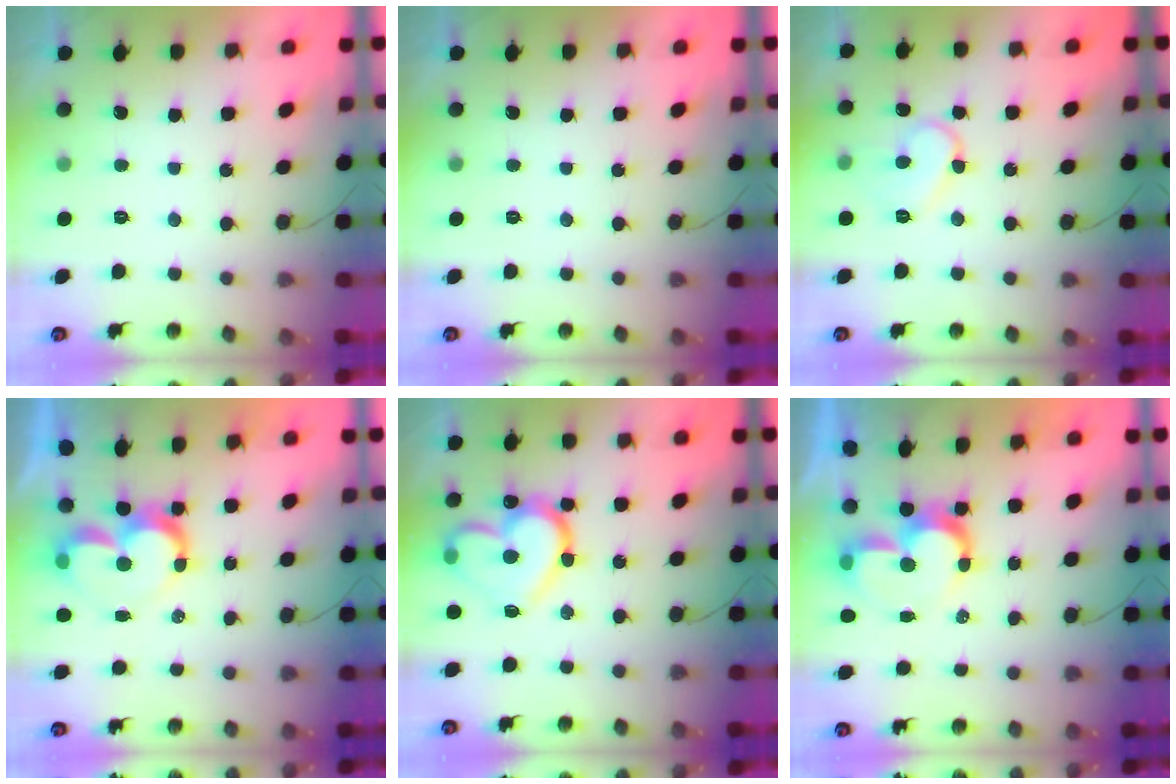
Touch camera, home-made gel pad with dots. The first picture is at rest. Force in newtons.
{"total": 0.0}
{"total": 9.5, "press": 9.4, "slide": 0.7}
{"total": 9.0, "press": 9.0, "slide": 0.7}
{"total": 19.7, "press": 19.6, "slide": 1.8}
{"total": 10.0, "press": 9.9, "slide": 0.7}